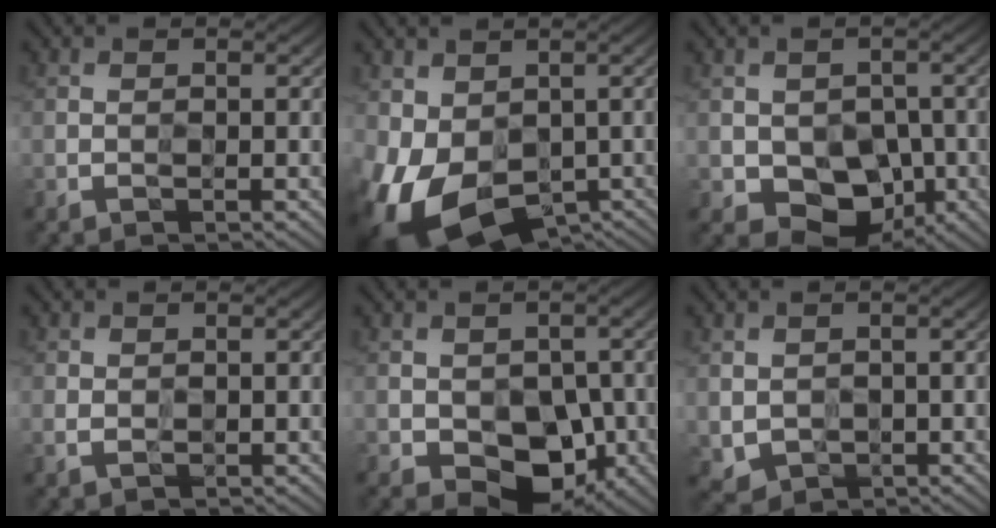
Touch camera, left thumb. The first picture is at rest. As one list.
[{"total": 14.0, "force": [-2.9, 9.6, 9.8], "torque": [-0.217, -0.046, -0.007]}, {"total": 8.3, "force": [-2.2, 6.3, 4.9], "torque": [-0.082, -0.025, -0.029]}, {"total": 1.6, "force": [0.6, 1.1, 0.9], "torque": [-0.024, -0.004, 0.013]}, {"total": 8.7, "force": [-2.6, 6.1, 5.7], "torque": [-0.085, -0.021, -0.037]}, {"total": 4.3, "force": [0.1, 3.6, 2.4], "torque": [-0.069, -0.028, 0.013]}]